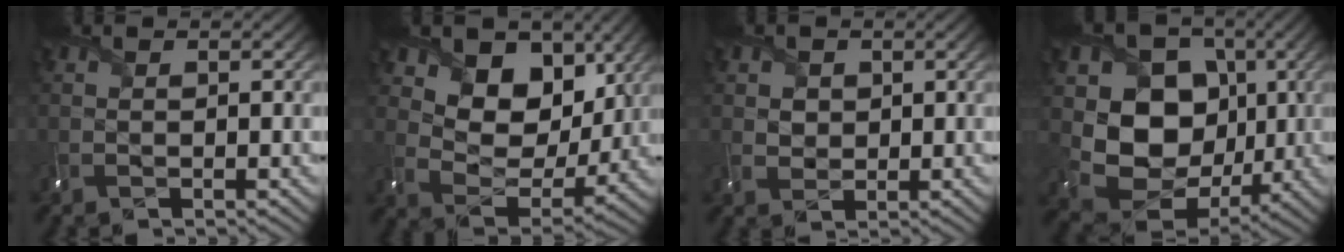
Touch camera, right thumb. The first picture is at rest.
{"total": 10.6, "force": [5.3, 7.1, 5.9], "torque": [-0.116, -0.012, 0.080]}
{"total": 2.3, "force": [0.8, 2.1, 0.8], "torque": [-0.024, -0.006, 0.013]}
{"total": 12.4, "force": [0.8, 10.6, 6.4], "torque": [-0.137, -0.022, 0.008]}